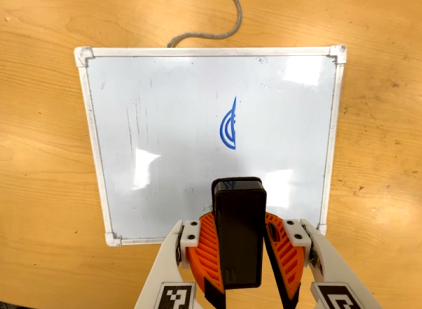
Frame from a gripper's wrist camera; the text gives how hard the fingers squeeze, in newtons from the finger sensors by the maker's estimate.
{"total": 8.8, "left": 9.0, "right": 8.6}